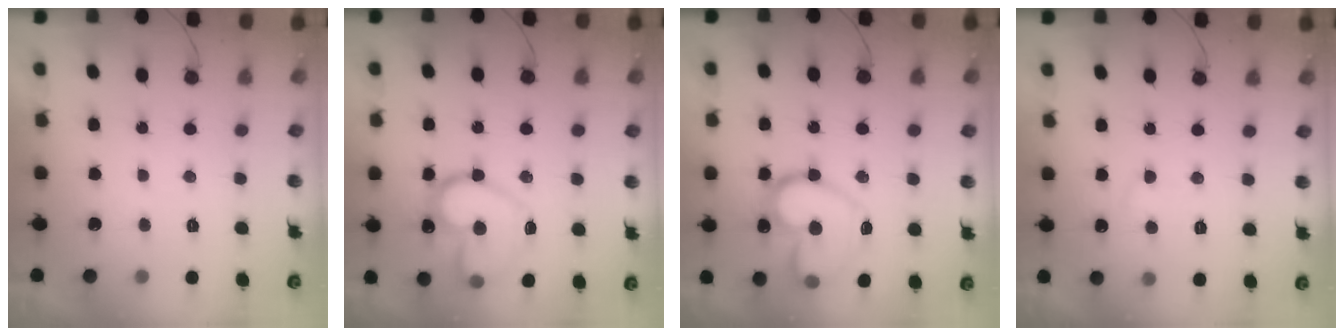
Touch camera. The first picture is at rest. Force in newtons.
{"total": 18.8, "press": 18.7, "slide": 1.8}
{"total": 18.9, "press": 18.9, "slide": 1.5}
{"total": 4.9, "press": 4.9, "slide": 0.5}